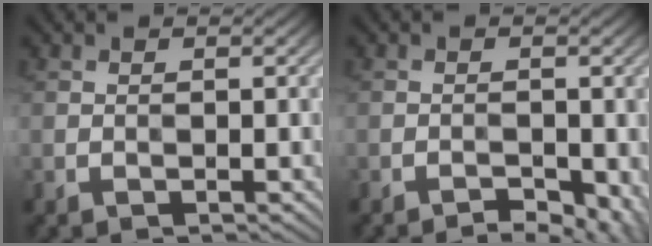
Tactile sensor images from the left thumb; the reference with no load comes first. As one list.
[{"total": 3.8, "force": [-2.6, 1.4, 2.3], "torque": [-0.041, 0.001, -0.033]}]